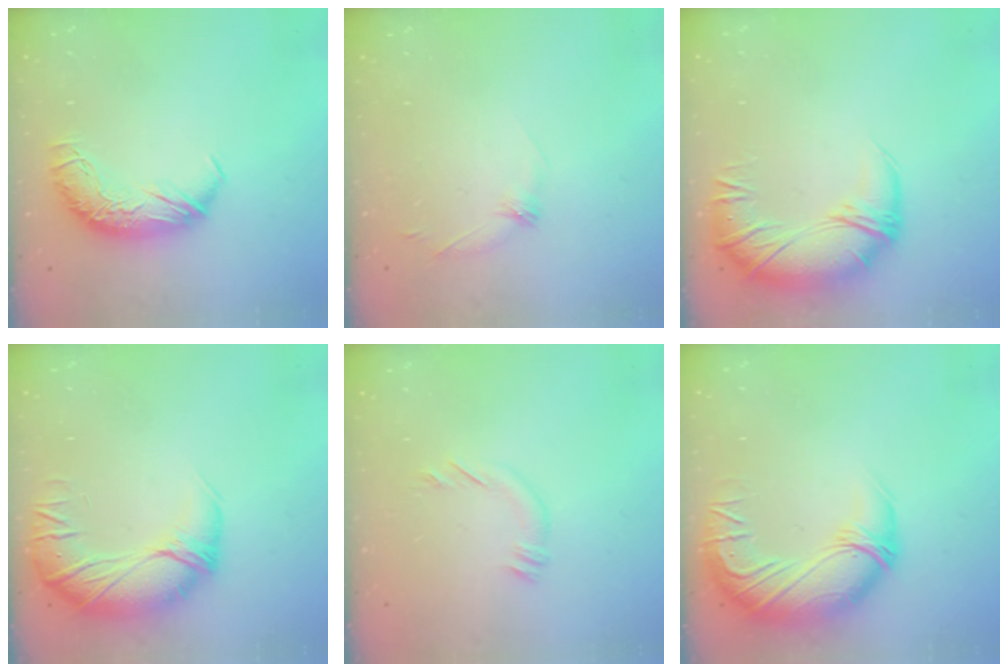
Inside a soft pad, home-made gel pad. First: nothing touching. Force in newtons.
{"total": 8.0, "press": 8.0, "slide": 0.6}
{"total": 2.7, "press": 0.8, "slide": 2.6}
{"total": 2.5, "press": 0.4, "slide": 2.5}
{"total": 6.4, "press": 6.4, "slide": 0.7}
{"total": 6.3, "press": 5.0, "slide": 3.7}